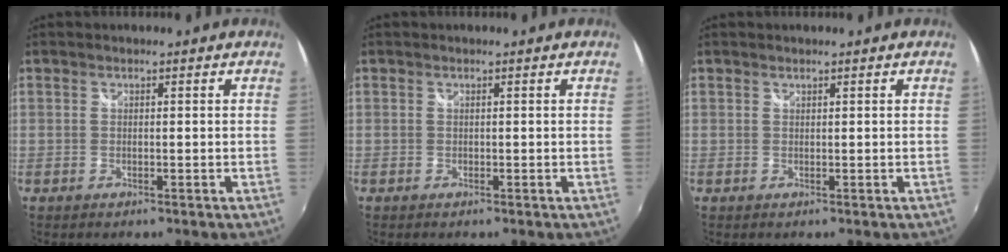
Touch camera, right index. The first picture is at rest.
{"total": 0.0}
{"total": 0.0}